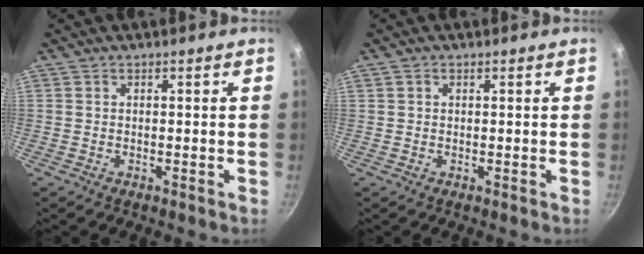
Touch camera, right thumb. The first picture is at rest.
{"total": 0.8, "force": [0.4, 0.6, 0.4], "torque": [-0.007, 0.004, 0.006]}